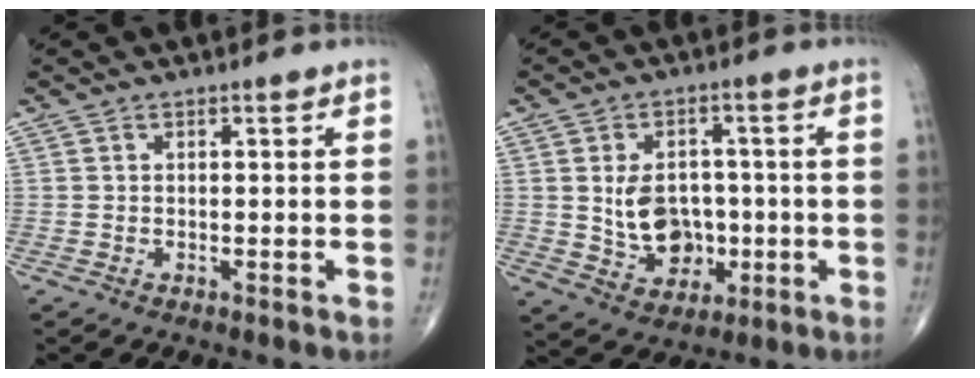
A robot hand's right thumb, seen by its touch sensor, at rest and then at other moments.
{"total": 10.1, "force": [-0.5, 7.6, 6.6], "torque": [-0.074, 0.004, 0.006]}